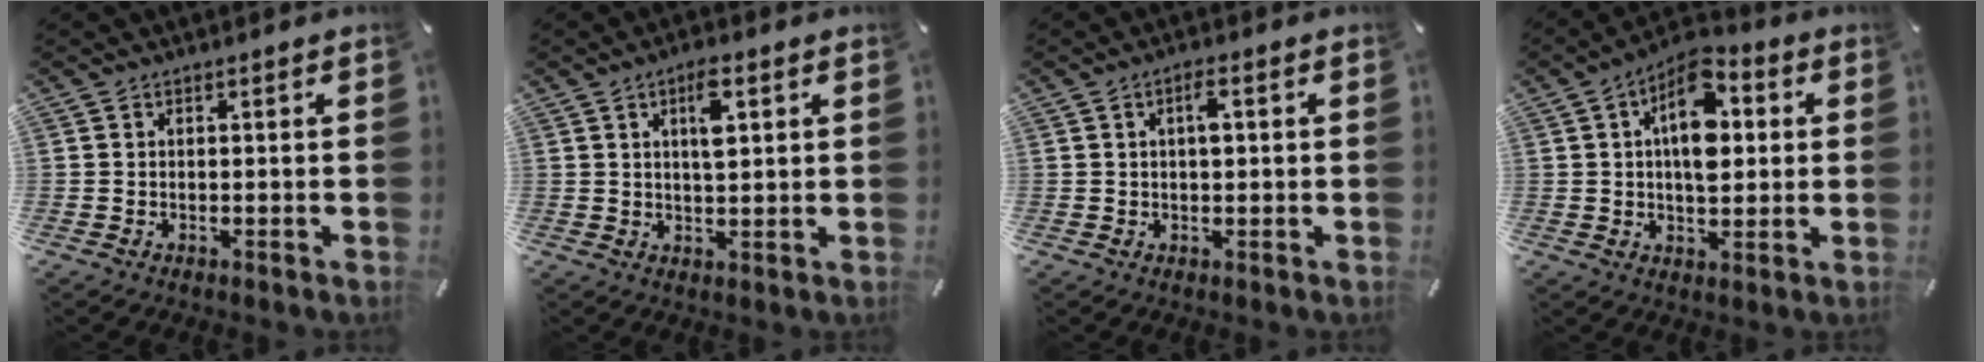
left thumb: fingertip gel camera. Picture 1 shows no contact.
{"total": 6.0, "force": [2.2, 2.0, 5.1], "torque": [-0.084, -0.003, 0.031]}
{"total": 3.2, "force": [0.7, 1.3, 2.9], "torque": [-0.043, 0.001, 0.006]}
{"total": 12.5, "force": [3.0, 7.6, 9.5], "torque": [-0.141, -0.007, 0.050]}